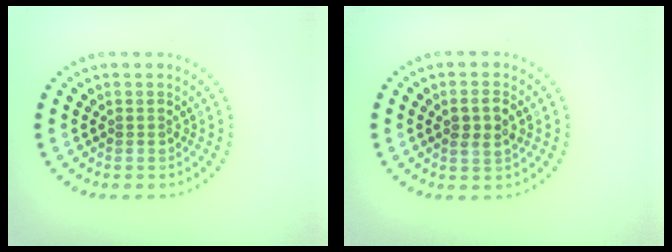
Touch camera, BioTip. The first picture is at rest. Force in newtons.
{"total": 2.4, "press": 2.3, "slide": 0.7}